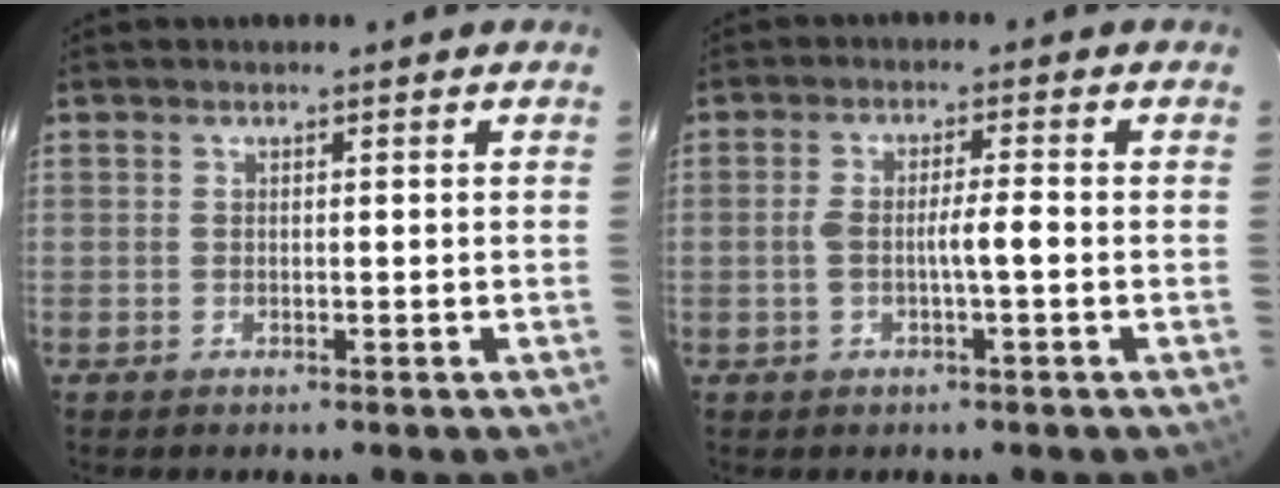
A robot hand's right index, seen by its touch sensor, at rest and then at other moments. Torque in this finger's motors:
{"motor_torque": [0.77, 0.14, 0.22, 0.09]}